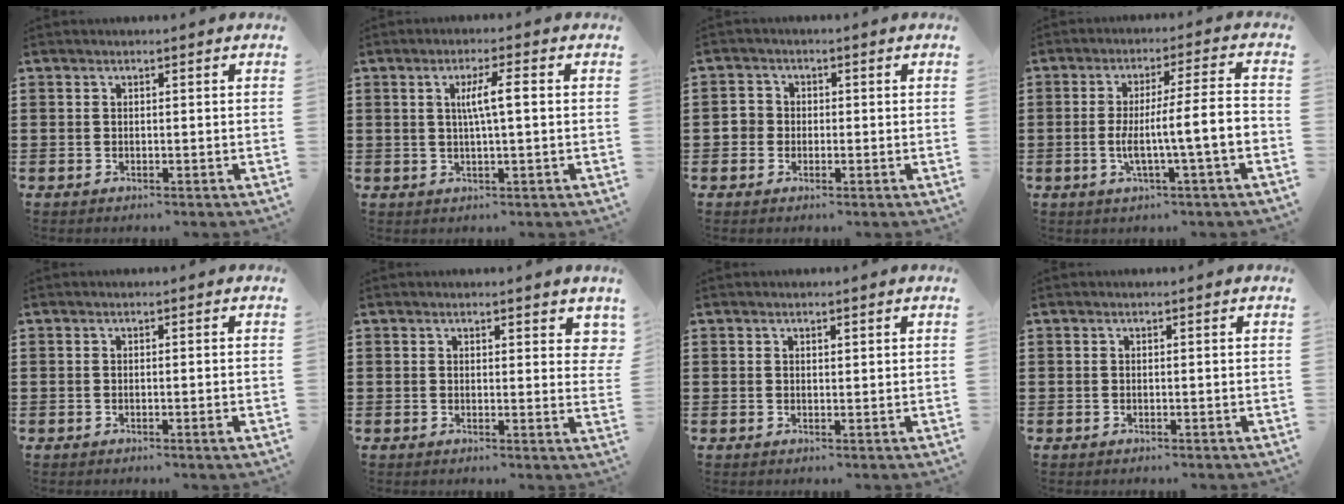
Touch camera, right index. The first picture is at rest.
{"total": 4.3, "force": [0.5, 0.3, 4.2], "torque": [-0.079, 0.002, 0.004]}
{"total": 2.3, "force": [-0.5, 2.1, 0.8], "torque": [-0.022, 0.008, -0.012]}
{"total": 8.5, "force": [-2.0, 0.3, 8.2], "torque": [-0.134, -0.006, -0.042]}
{"total": 1.2, "force": [-0.3, -0.1, 1.1], "torque": [-0.017, -0.006, -0.005]}
{"total": 1.8, "force": [1.5, 0.8, 0.5], "torque": [0.001, 0.000, 0.026]}
{"total": 0.6, "force": [0.5, 0.3, 0.3], "torque": [-0.006, 0.002, 0.009]}
{"total": 0.0}